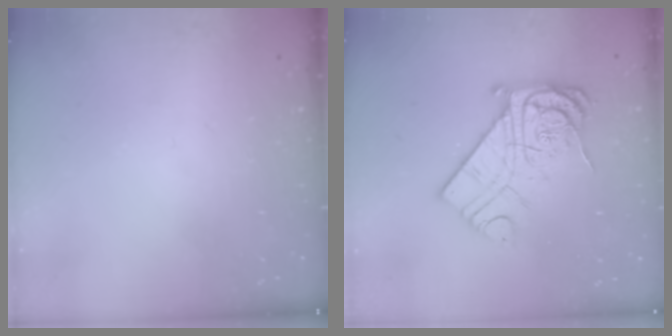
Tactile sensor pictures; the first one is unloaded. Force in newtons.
{"total": 16.8, "press": 16.7, "slide": 1.7}